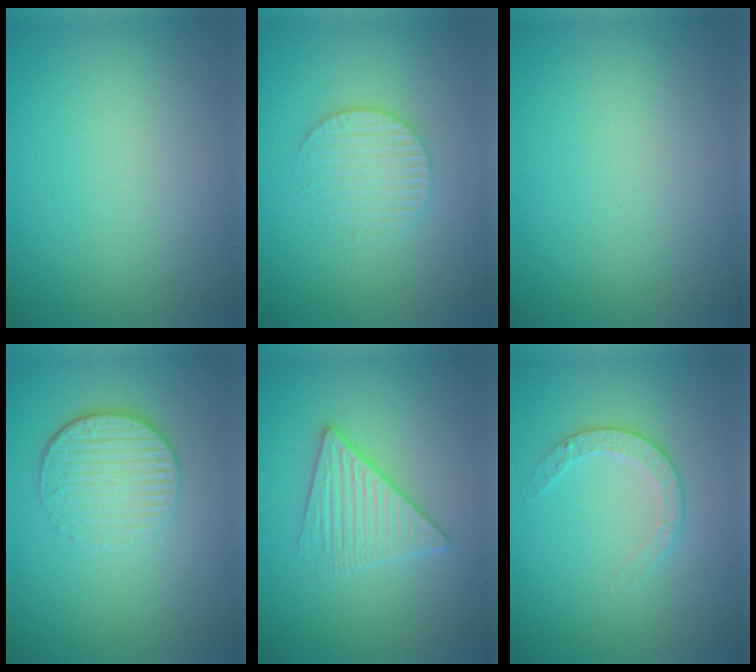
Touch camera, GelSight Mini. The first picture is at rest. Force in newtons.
{"total": 2.8, "press": 2.7, "slide": 0.6}
{"total": 0.0}
{"total": 4.3, "press": 2.9, "slide": 3.2}
{"total": 2.7, "press": 2.4, "slide": 1.2}
{"total": 2.1, "press": 1.4, "slide": 1.5}